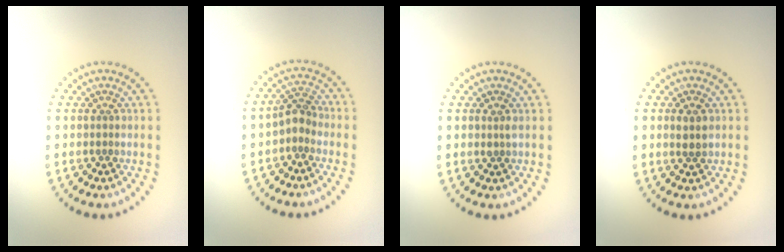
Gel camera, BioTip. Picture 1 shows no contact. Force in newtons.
{"total": 1.9, "press": 1.6, "slide": 1.1}
{"total": 0.5, "press": 0.5, "slide": 0.2}
{"total": 1.8, "press": 1.7, "slide": 0.6}